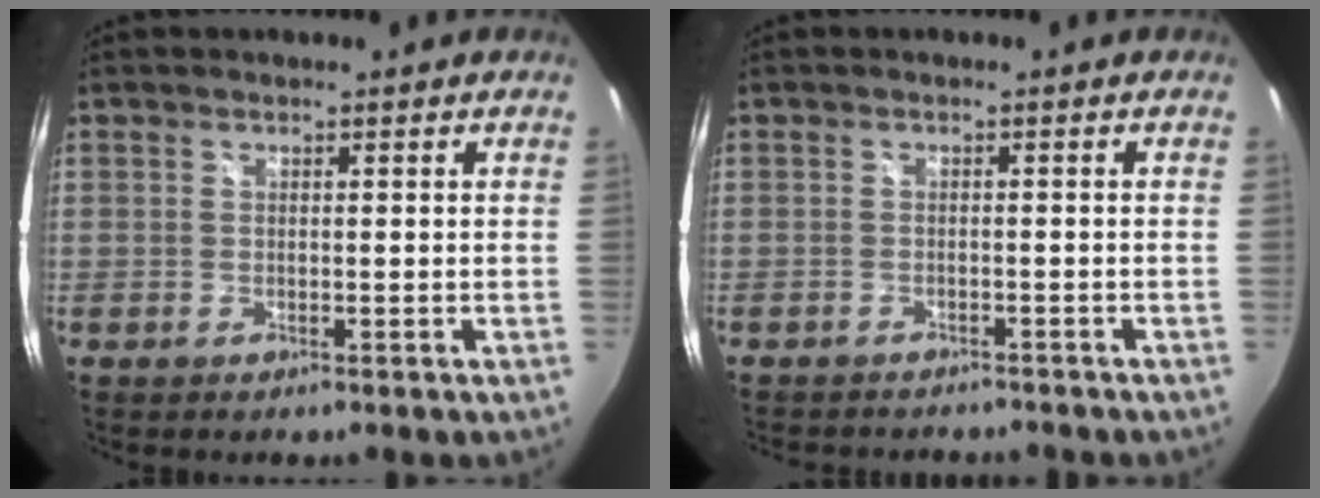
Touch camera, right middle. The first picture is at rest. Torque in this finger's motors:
{"motor_torque": [0.19, -0.32, 0.15, 0.06]}